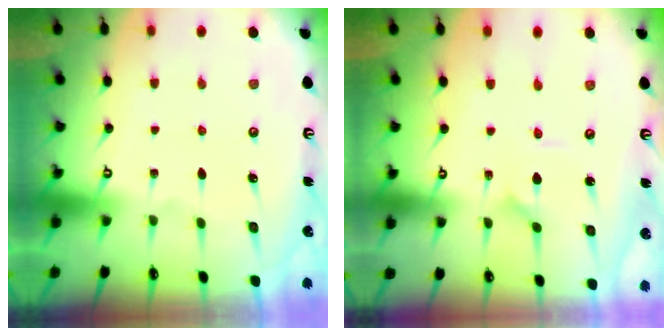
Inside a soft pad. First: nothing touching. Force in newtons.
{"total": 1.0, "press": 1.0, "slide": 0.0}